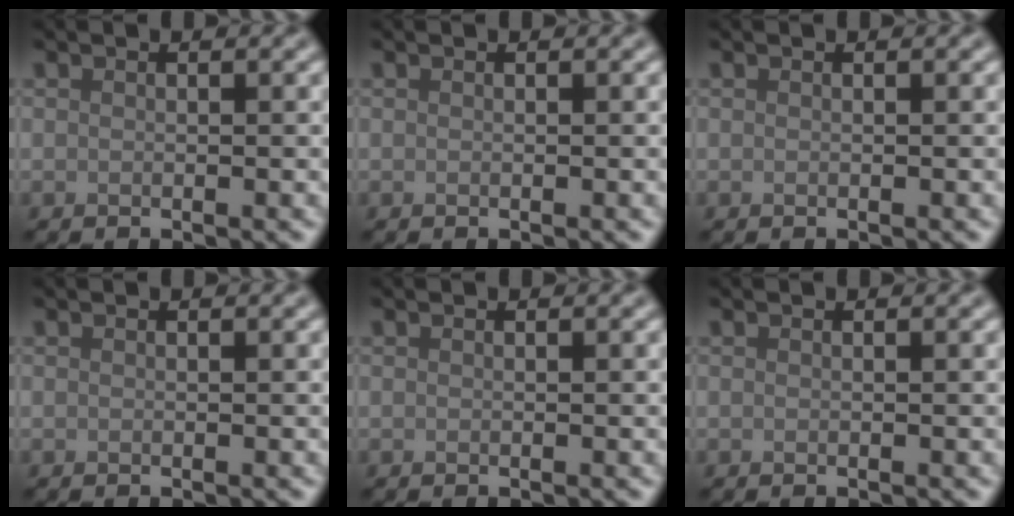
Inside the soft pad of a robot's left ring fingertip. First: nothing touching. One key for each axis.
{"total": 0.0}
{"total": 0.0}
{"total": 0.0}
{"total": 0.0}
{"total": 0.0}